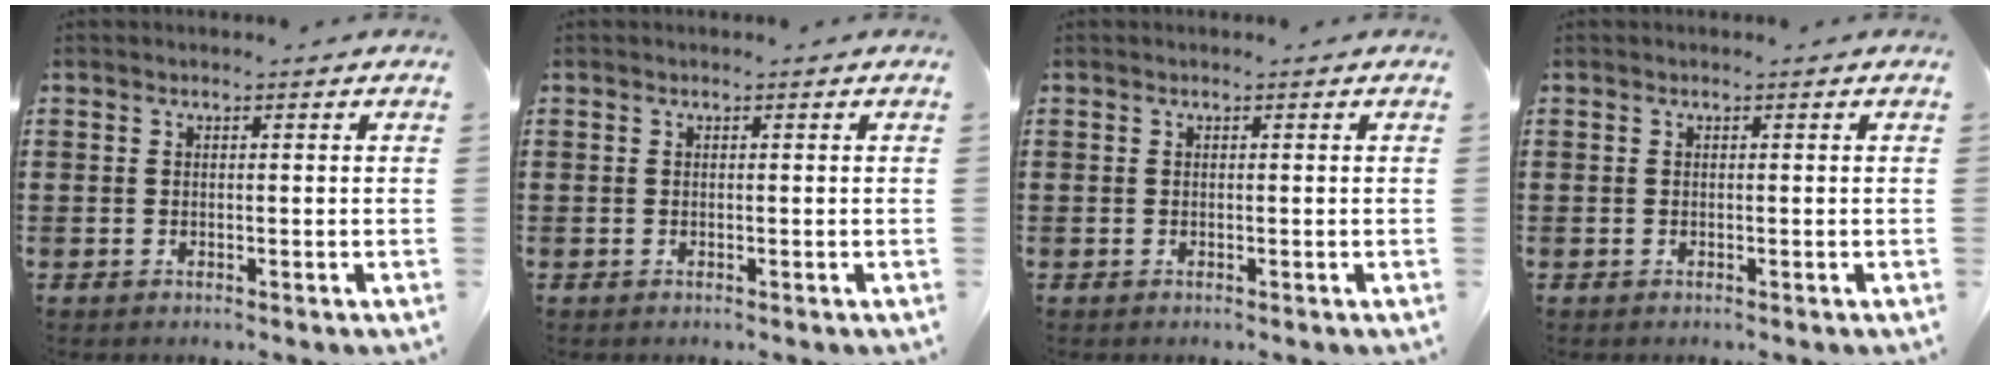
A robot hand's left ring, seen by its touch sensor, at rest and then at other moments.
{"total": 0.0}
{"total": 0.0}
{"total": 0.0}